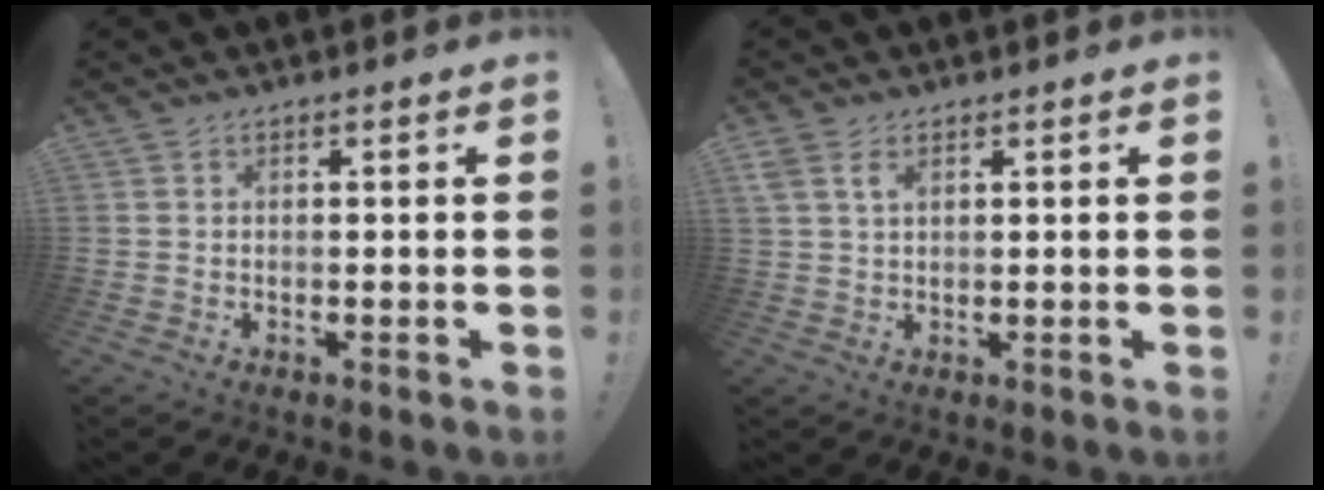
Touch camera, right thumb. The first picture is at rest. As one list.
[{"total": 3.6, "force": [1.8, 1.9, 2.5], "torque": [-0.047, 0.002, 0.032]}]